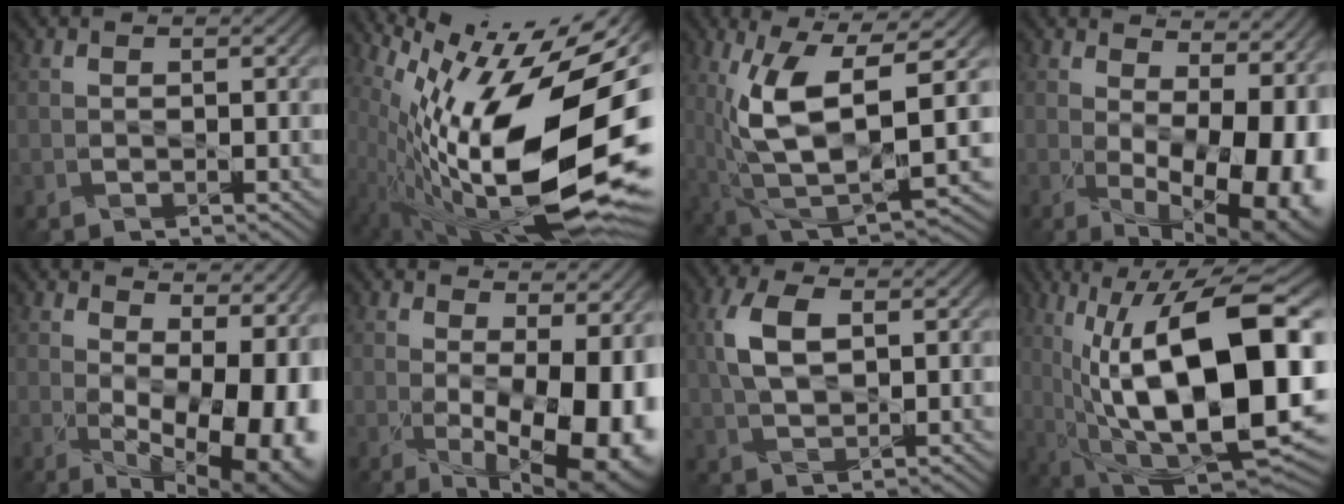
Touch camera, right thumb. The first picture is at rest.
{"total": 21.4, "force": [0.0, 8.3, 19.7], "torque": [-0.341, -0.003, -0.009]}
{"total": 12.8, "force": [1.9, 5.1, 11.5], "torque": [-0.247, -0.010, 0.041]}
{"total": 16.9, "force": [0.2, 8.2, 14.8], "torque": [-0.166, -0.006, 0.035]}
{"total": 16.8, "force": [0.9, 8.3, 14.5], "torque": [-0.164, -0.002, 0.047]}
{"total": 15.2, "force": [-1.3, 6.4, 13.7], "torque": [-0.167, -0.020, 0.010]}
{"total": 5.9, "force": [1.4, 3.1, 4.8], "torque": [-0.115, 0.010, 0.027]}
{"total": 20.3, "force": [2.0, 8.1, 18.5], "torque": [-0.301, 0.012, 0.041]}